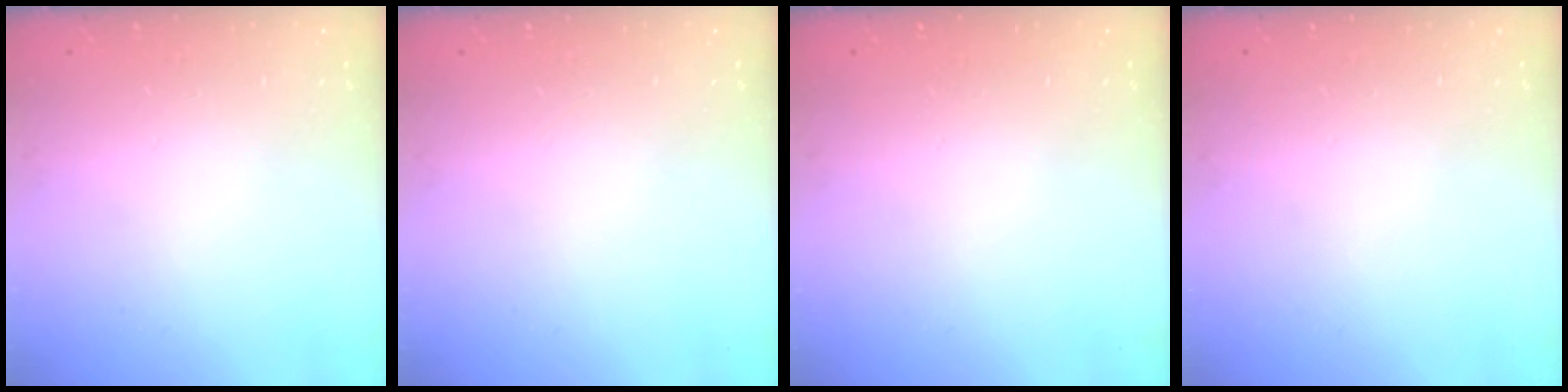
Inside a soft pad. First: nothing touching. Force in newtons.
{"total": 0.0}
{"total": 0.0}
{"total": 0.0}